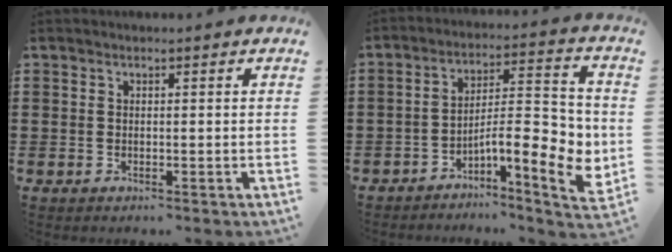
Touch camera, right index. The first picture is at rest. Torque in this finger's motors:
{"motor_torque": [2.14, 0.00, 0.30, 0.19]}